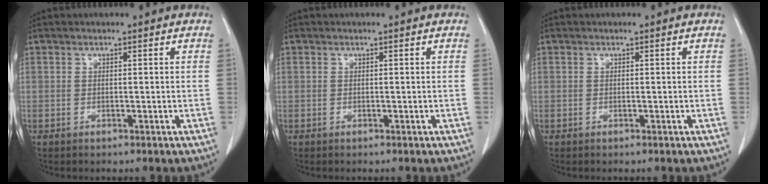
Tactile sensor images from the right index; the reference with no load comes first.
{"total": 0.0}
{"total": 0.0}